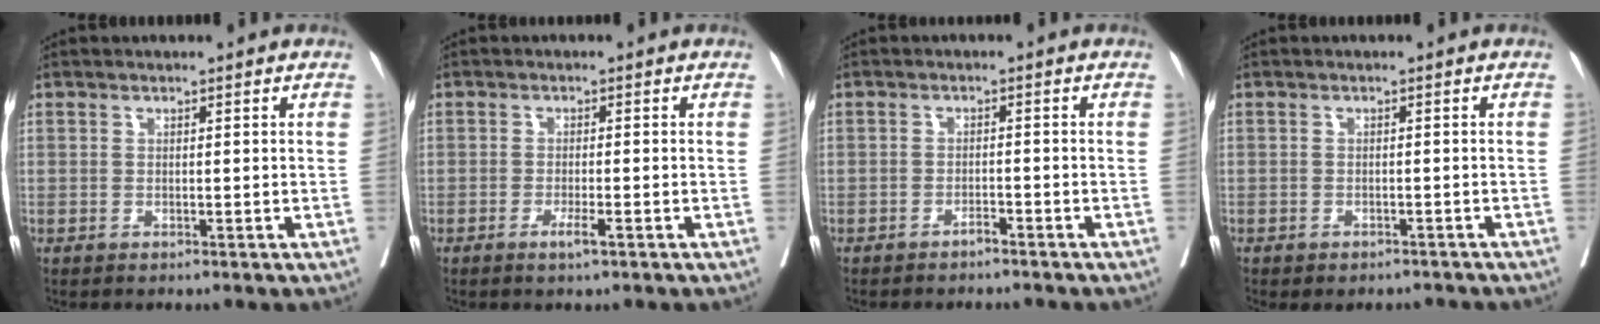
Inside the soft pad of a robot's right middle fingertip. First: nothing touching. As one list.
[{"total": 2.1, "force": [-1.2, 0.0, 1.8], "torque": [-0.029, -0.003, -0.021]}, {"total": 1.8, "force": [-1.6, 0.2, 0.6], "torque": [-0.010, 0.000, -0.022]}, {"total": 3.9, "force": [-3.4, 1.6, 0.9], "torque": [-0.002, 0.007, -0.042]}]